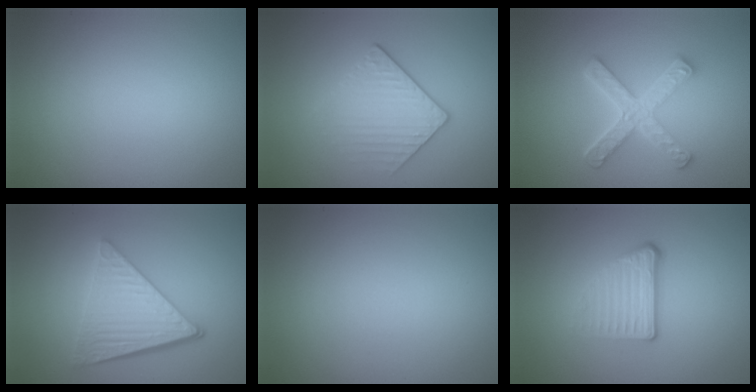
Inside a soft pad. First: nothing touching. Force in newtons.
{"total": 2.4, "press": 2.1, "slide": 1.1}
{"total": 4.9, "press": 3.4, "slide": 3.4}
{"total": 5.5, "press": 3.9, "slide": 3.9}
{"total": 0.0}
{"total": 3.6, "press": 2.3, "slide": 2.7}